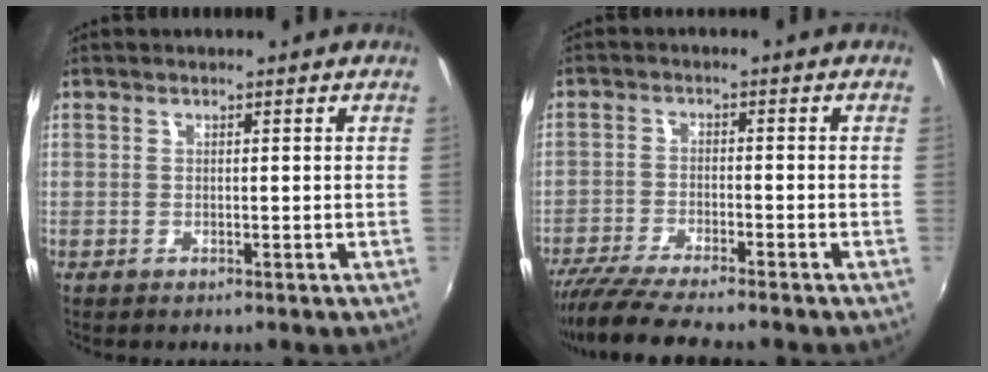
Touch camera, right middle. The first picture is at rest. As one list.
[{"total": 9.3, "force": [-8.3, 0.2, 4.3], "torque": [-0.104, -0.028, -0.146]}]